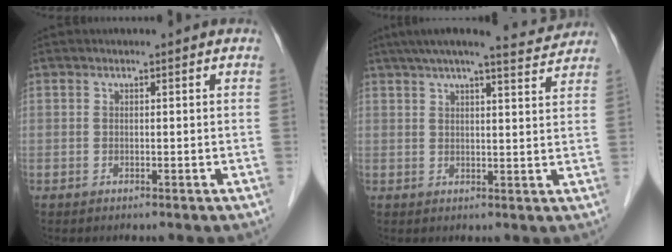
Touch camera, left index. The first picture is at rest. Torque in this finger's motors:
{"motor_torque": [0.54, -0.66, 0.20, 0.00]}